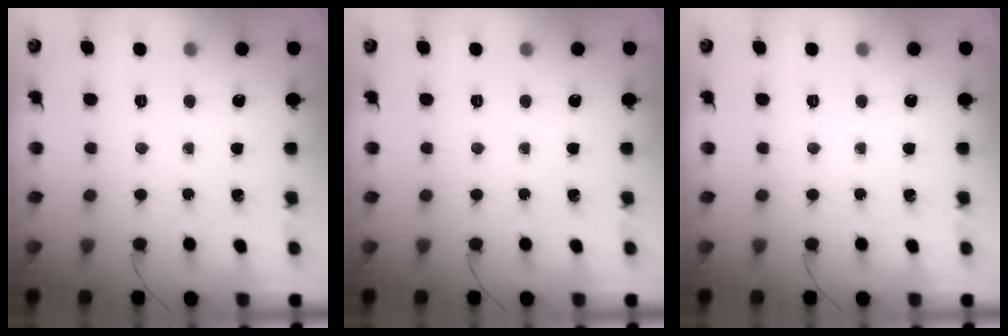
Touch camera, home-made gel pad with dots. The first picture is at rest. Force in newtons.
{"total": 0.0}
{"total": 0.0}